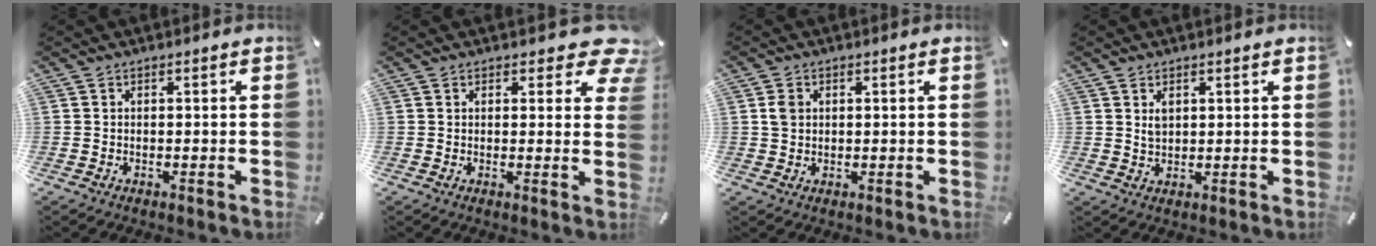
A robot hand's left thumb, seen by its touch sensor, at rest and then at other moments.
{"total": 7.0, "force": [4.0, 3.5, 4.6], "torque": [-0.040, -0.023, 0.064]}
{"total": 2.4, "force": [0.6, 2.1, 0.9], "torque": [-0.013, 0.003, 0.008]}
{"total": 2.2, "force": [1.1, 1.5, 1.1], "torque": [-0.017, -0.003, 0.018]}